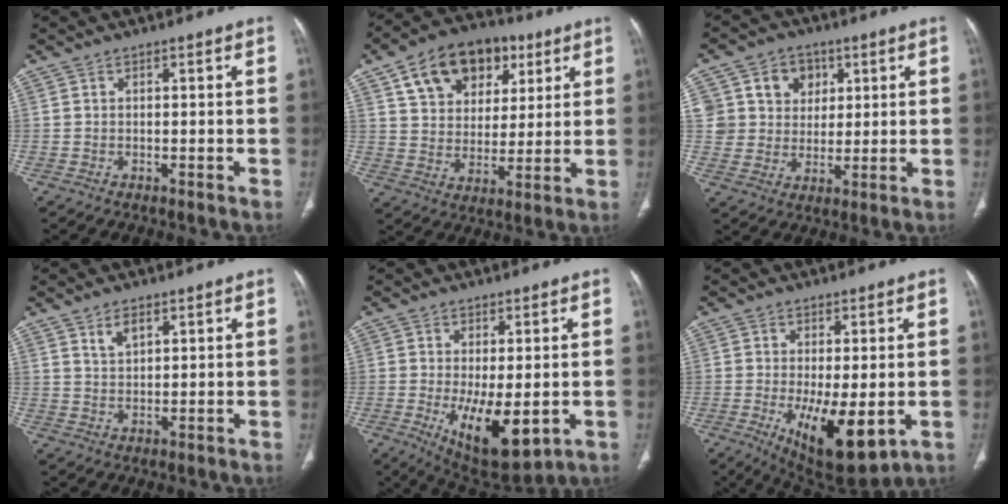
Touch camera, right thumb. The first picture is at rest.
{"total": 17.1, "force": [8.0, 11.8, 9.5], "torque": [-0.121, -0.005, 0.134]}
{"total": 10.2, "force": [3.8, 9.1, 2.7], "torque": [0.001, -0.005, 0.066]}
{"total": 3.6, "force": [2.2, 1.7, 2.3], "torque": [-0.036, -0.012, 0.046]}
{"total": 12.1, "force": [-2.7, 5.1, 10.7], "torque": [-0.165, -0.026, -0.024]}
{"total": 12.6, "force": [-3.0, 4.8, 11.2], "torque": [-0.177, -0.025, -0.030]}